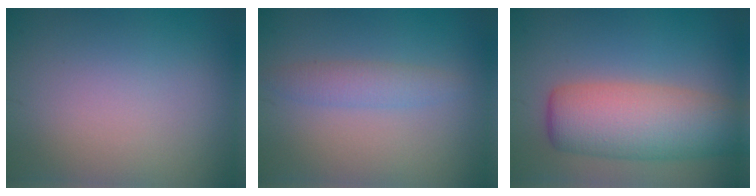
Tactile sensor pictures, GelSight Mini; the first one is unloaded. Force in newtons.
{"total": 1.9, "press": 1.9, "slide": 0.0}
{"total": 8.1, "press": 8.1, "slide": 0.4}